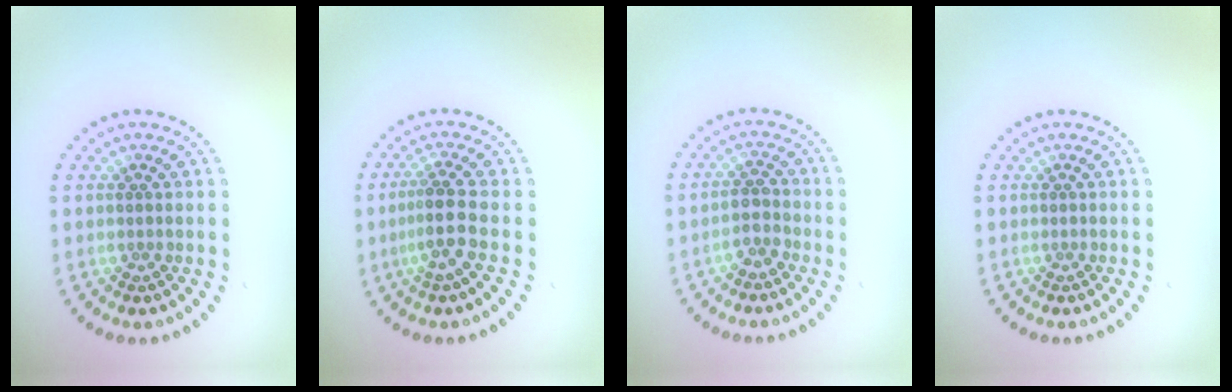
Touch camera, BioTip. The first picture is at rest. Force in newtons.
{"total": 2.8, "press": 2.2, "slide": 1.7}
{"total": 1.7, "press": 1.6, "slide": 0.5}
{"total": 0.0}